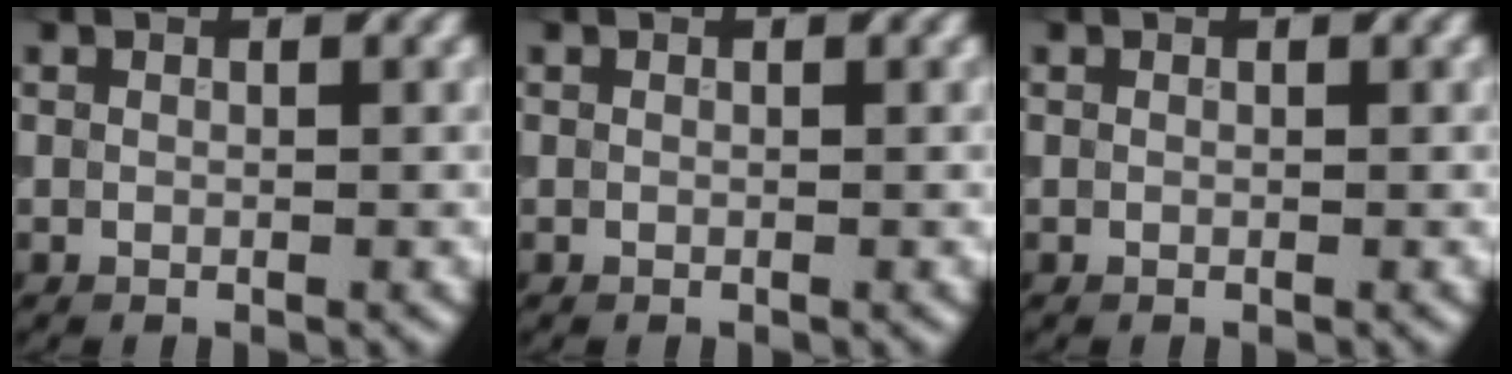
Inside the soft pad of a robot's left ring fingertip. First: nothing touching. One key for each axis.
{"total": 0.0}
{"total": 0.0}